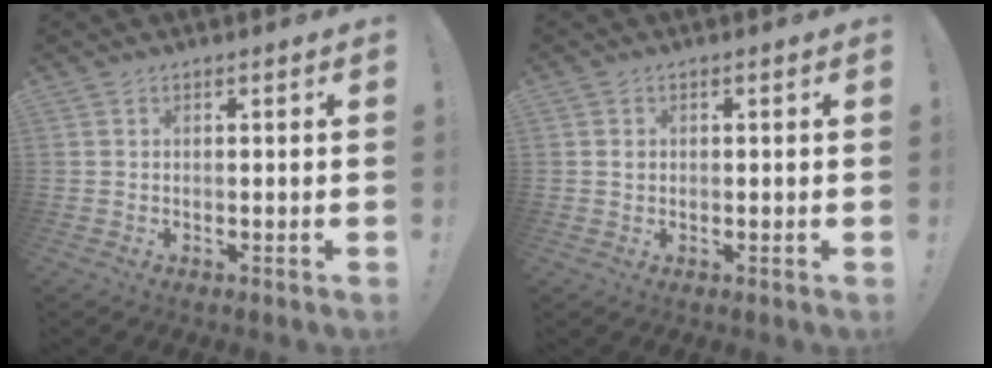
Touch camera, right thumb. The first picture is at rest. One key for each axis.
{"total": 0.7, "fx": 0.4, "fy": 0.6, "fz": -0.2, "tx": 0.009, "ty": 0.001, "tz": 0.006}